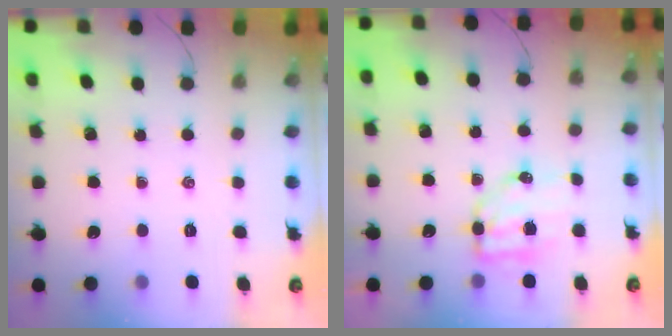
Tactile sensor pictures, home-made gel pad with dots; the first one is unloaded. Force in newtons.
{"total": 7.8, "press": 7.8, "slide": 1.1}